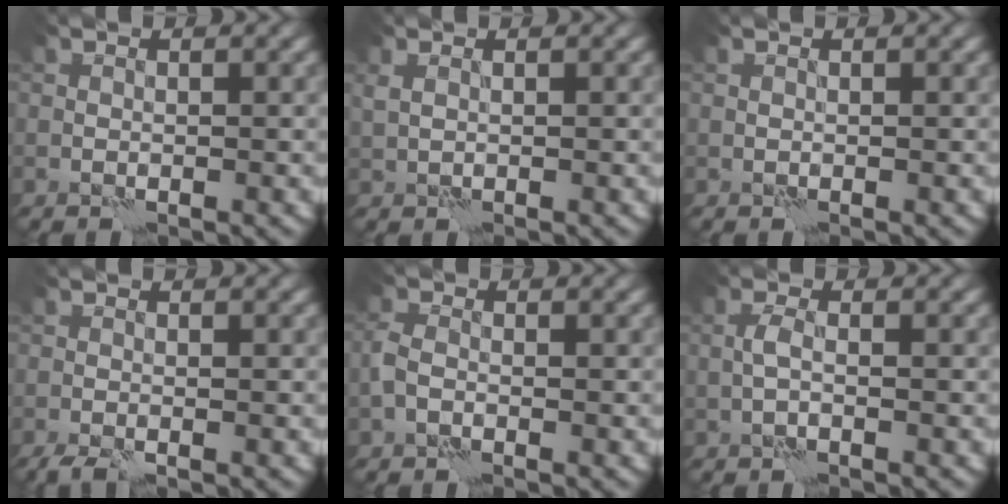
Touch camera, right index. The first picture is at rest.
{"total": 0.7, "force": [0.5, 0.4, 0.3], "torque": [-0.006, -0.002, 0.013]}
{"total": 0.0}
{"total": 1.7, "force": [-1.3, 0.2, 1.1], "torque": [-0.025, -0.004, -0.030]}
{"total": 1.2, "force": [-0.6, 0.7, 0.8], "torque": [-0.023, 0.003, -0.020]}
{"total": 0.9, "force": [-0.3, 0.0, 0.8], "torque": [-0.020, 0.003, -0.009]}